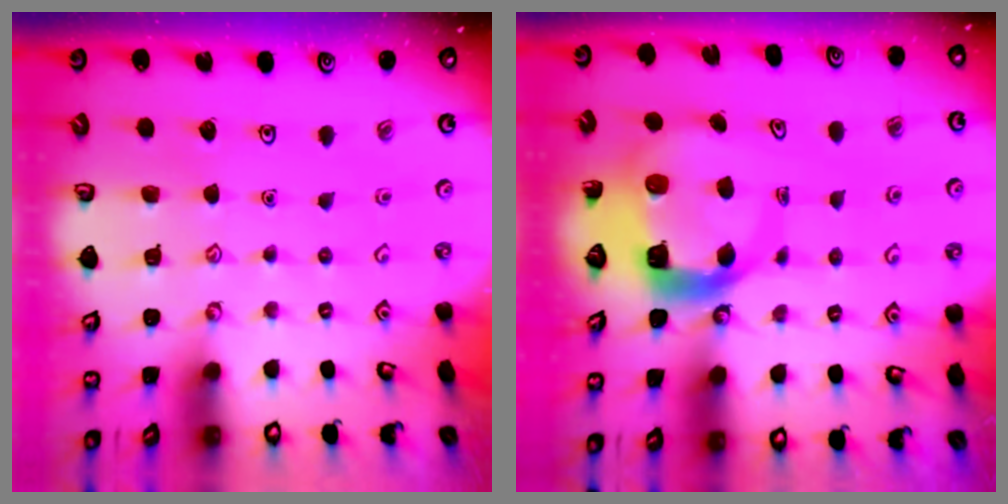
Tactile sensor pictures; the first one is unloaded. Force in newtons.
{"total": 8.4, "press": 8.3, "slide": 1.0}